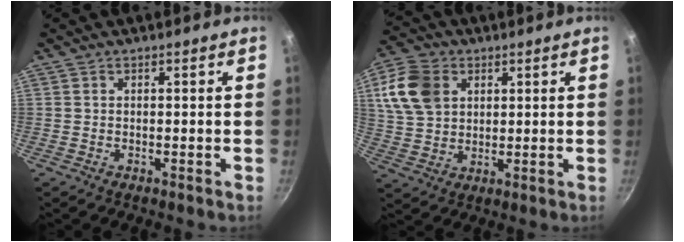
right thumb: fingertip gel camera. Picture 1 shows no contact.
{"total": 12.0, "force": [3.9, 8.9, 7.0], "torque": [-0.119, 0.000, 0.074]}